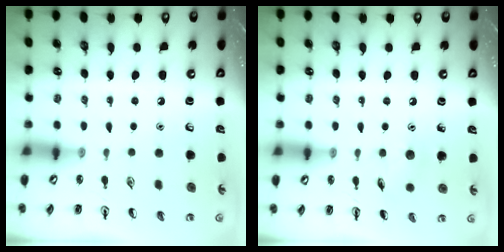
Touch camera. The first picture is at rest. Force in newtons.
{"total": 5.6, "press": 5.3, "slide": 1.8}